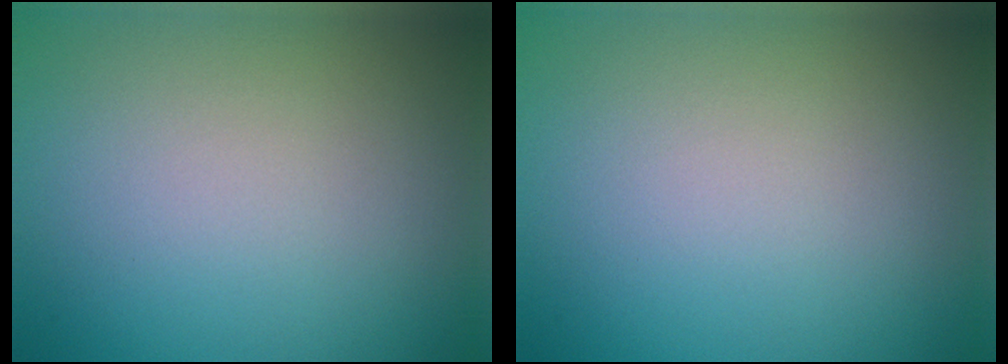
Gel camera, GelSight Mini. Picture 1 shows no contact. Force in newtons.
{"total": 0.0}